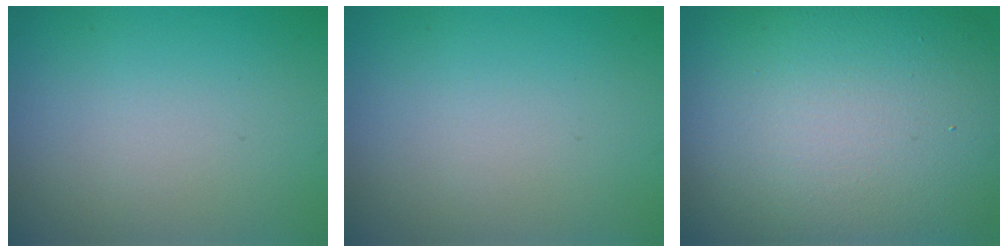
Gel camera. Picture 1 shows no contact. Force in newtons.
{"total": 0.0}
{"total": 18.0, "press": 17.9, "slide": 1.3}